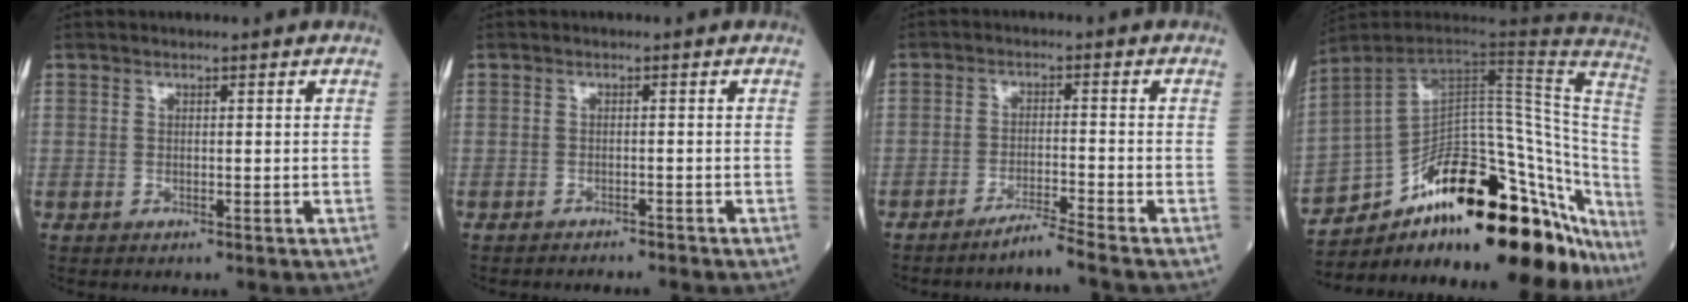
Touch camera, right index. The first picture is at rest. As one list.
[{"total": 2.5, "force": [-2.5, 0.1, 0.2], "torque": [0.005, -0.004, -0.033]}, {"total": 3.9, "force": [-3.3, -1.2, 1.6], "torque": [-0.031, -0.014, -0.067]}, {"total": 34.4, "force": [-23.6, 10.8, 22.5], "torque": [-0.231, 0.012, -0.329]}]